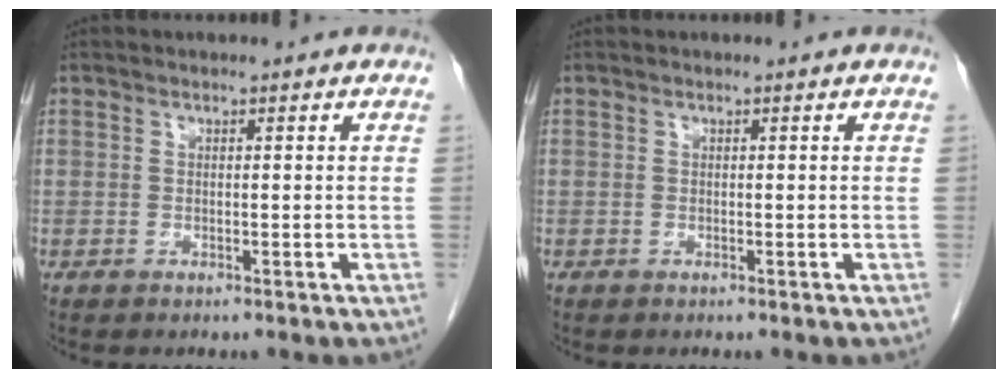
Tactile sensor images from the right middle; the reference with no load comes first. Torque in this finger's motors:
{"motor_torque": [-0.06, 0.05, 0.05, -0.01]}